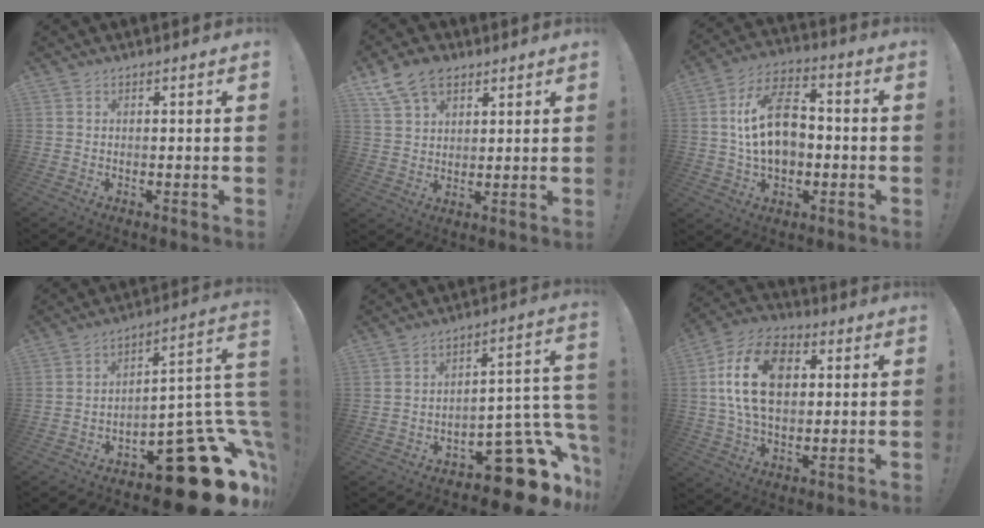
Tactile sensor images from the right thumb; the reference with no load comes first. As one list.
[{"total": 10.4, "force": [6.4, 6.8, 4.7], "torque": [-0.080, -0.026, 0.126]}, {"total": 16.9, "force": [0.3, 11.2, 12.6], "torque": [-0.208, 0.013, 0.006]}, {"total": 22.0, "force": [-12.5, 7.8, 16.4], "torque": [-0.151, 0.060, -0.195]}, {"total": 17.0, "force": [-9.1, 7.0, 12.5], "torque": [-0.123, 0.046, -0.140]}, {"total": 18.6, "force": [3.3, 12.2, 13.6], "torque": [-0.241, 0.006, 0.054]}]